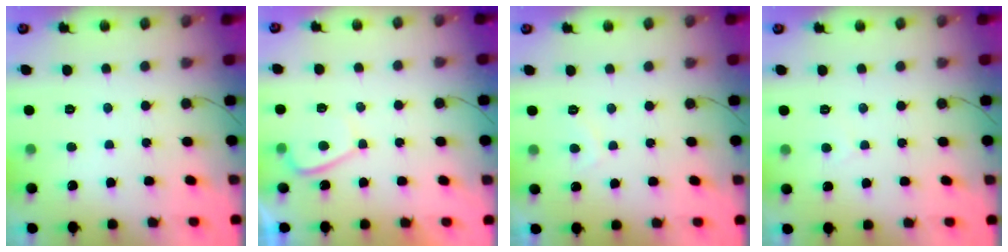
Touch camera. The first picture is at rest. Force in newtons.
{"total": 3.2, "press": 3.1, "slide": 0.7}
{"total": 1.6, "press": 1.5, "slide": 0.6}
{"total": 2.9, "press": 2.9, "slide": 0.4}